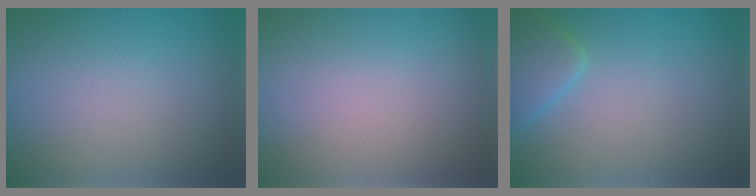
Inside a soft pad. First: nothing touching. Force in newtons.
{"total": 0.0}
{"total": 2.7, "press": 2.7, "slide": 0.2}